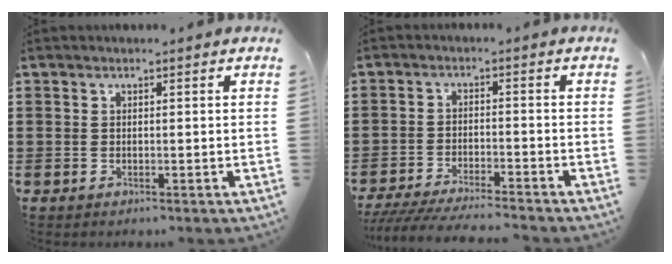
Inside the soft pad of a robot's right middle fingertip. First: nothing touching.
{"total": 4.9, "force": [-4.7, 0.1, 1.5], "torque": [-0.038, -0.011, -0.096]}